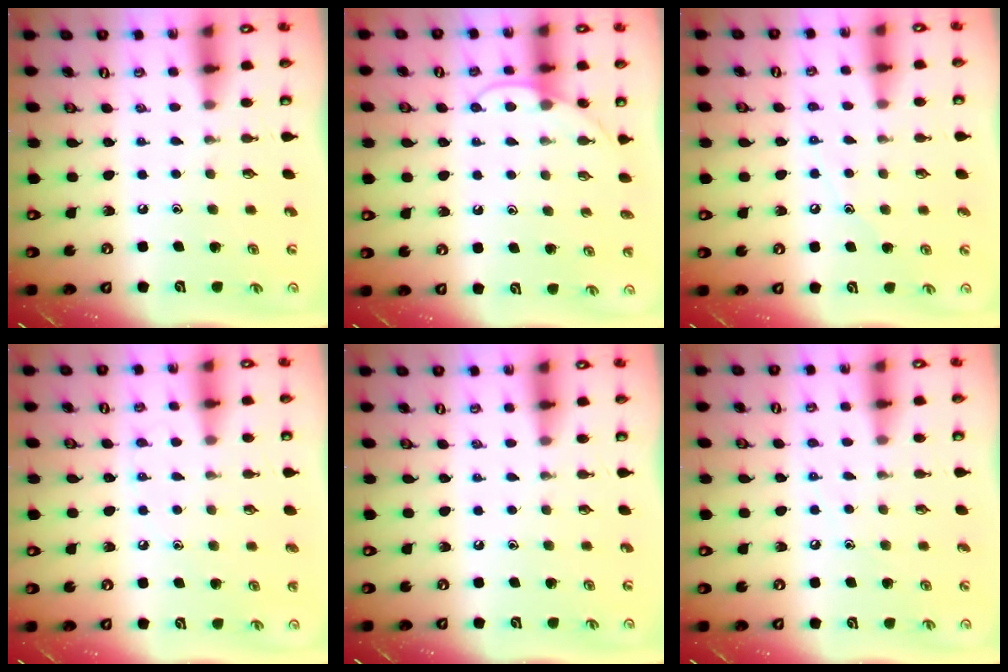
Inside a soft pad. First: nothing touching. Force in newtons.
{"total": 7.2, "press": 7.2, "slide": 0.5}
{"total": 6.0, "press": 6.0, "slide": 0.7}
{"total": 5.0, "press": 4.9, "slide": 1.0}
{"total": 0.0}
{"total": 5.4, "press": 5.3, "slide": 0.8}